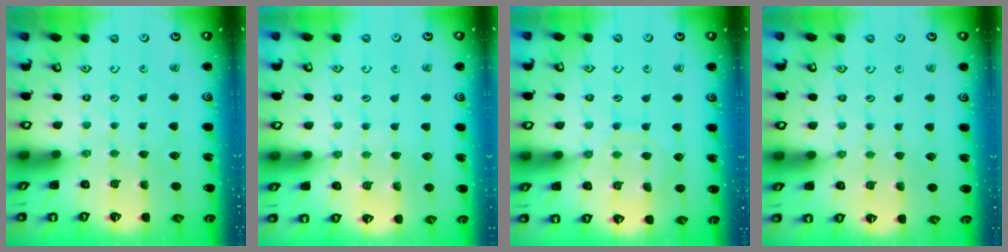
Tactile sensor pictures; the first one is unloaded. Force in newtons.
{"total": 5.8, "press": 5.7, "slide": 0.8}
{"total": 9.0, "press": 9.0, "slide": 0.8}
{"total": 2.8, "press": 2.8, "slide": 0.5}